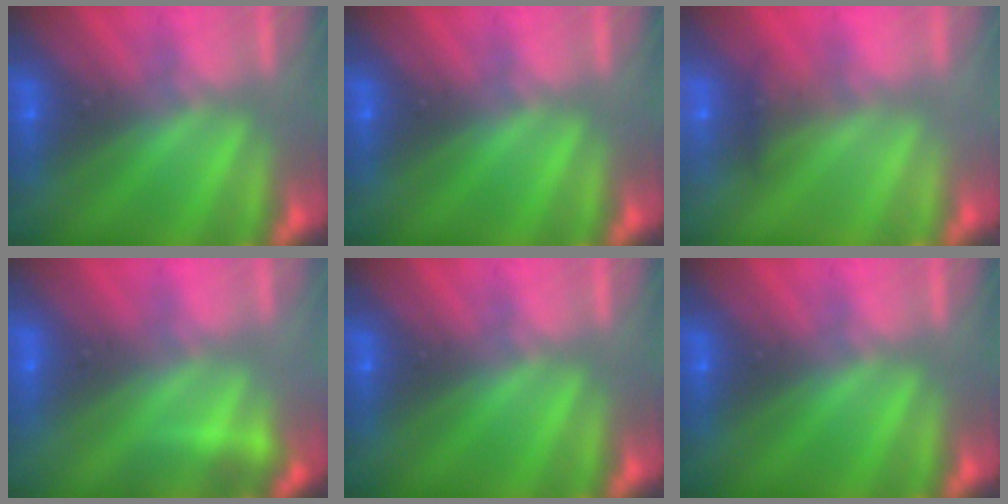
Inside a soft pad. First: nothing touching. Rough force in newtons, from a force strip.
{"total": 0.0}
{"total": 6.3}
{"total": 2.9}
{"total": 0.0}
{"total": 0.0}